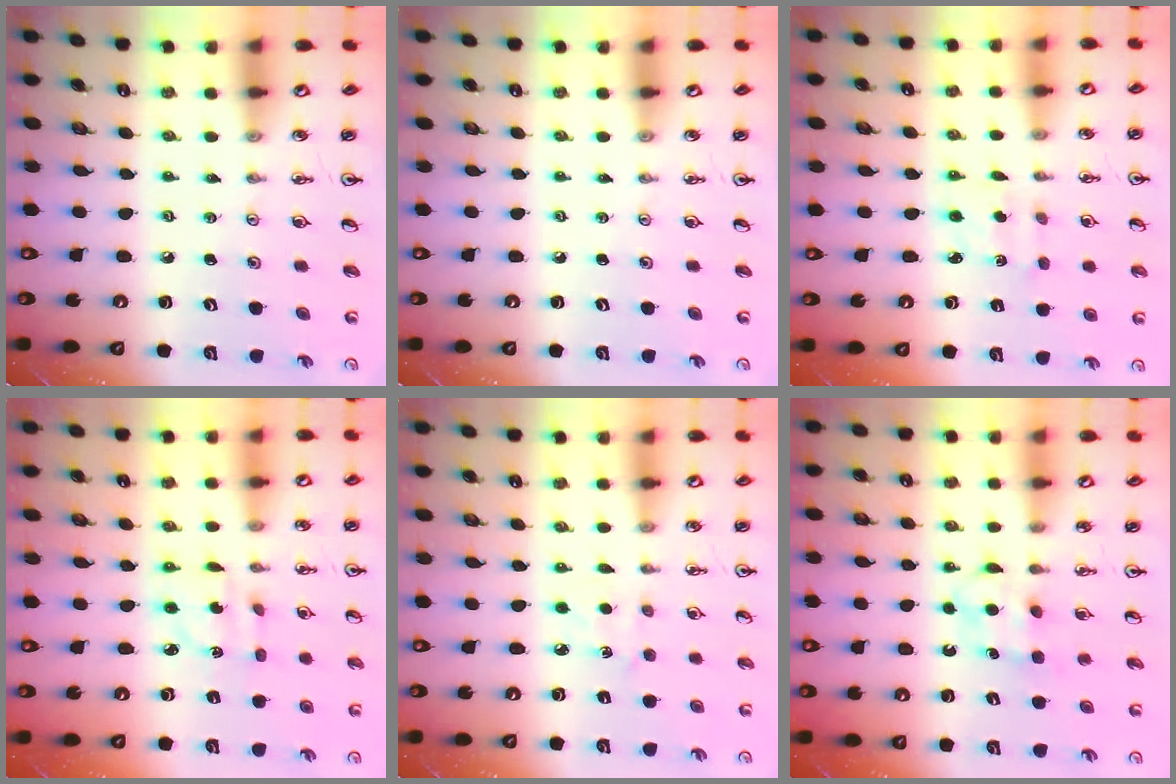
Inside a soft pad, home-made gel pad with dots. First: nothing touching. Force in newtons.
{"total": 0.0}
{"total": 1.7, "press": 1.5, "slide": 0.8}
{"total": 3.5, "press": 3.5, "slide": 0.4}
{"total": 4.2, "press": 4.2, "slide": 0.5}
{"total": 5.5, "press": 5.5, "slide": 0.9}